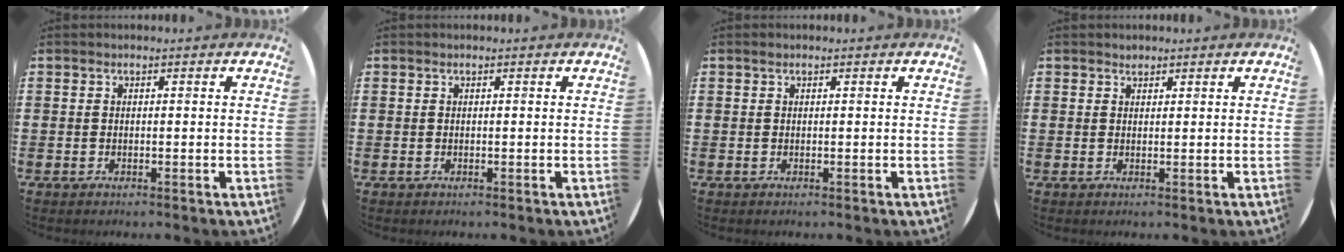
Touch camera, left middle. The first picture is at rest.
{"total": 0.0}
{"total": 0.0}
{"total": 0.8, "force": [0.8, 0.3, 0.0], "torque": [0.006, -0.002, 0.013]}